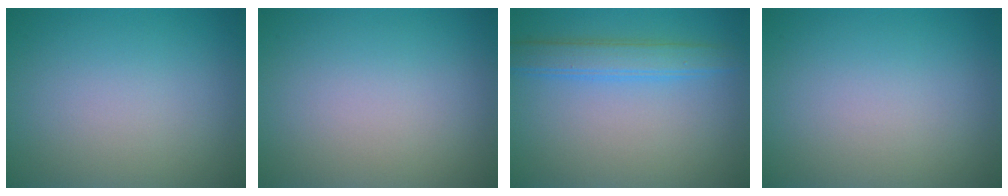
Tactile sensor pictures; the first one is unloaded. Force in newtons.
{"total": 0.0}
{"total": 3.1, "press": 3.1, "slide": 0.2}
{"total": 0.0}